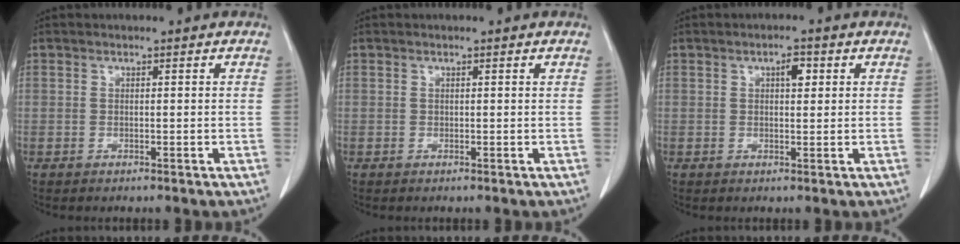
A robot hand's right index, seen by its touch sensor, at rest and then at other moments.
{"total": 0.0}
{"total": 2.4, "force": [0.9, 1.0, 2.0], "torque": [-0.032, 0.002, 0.013]}